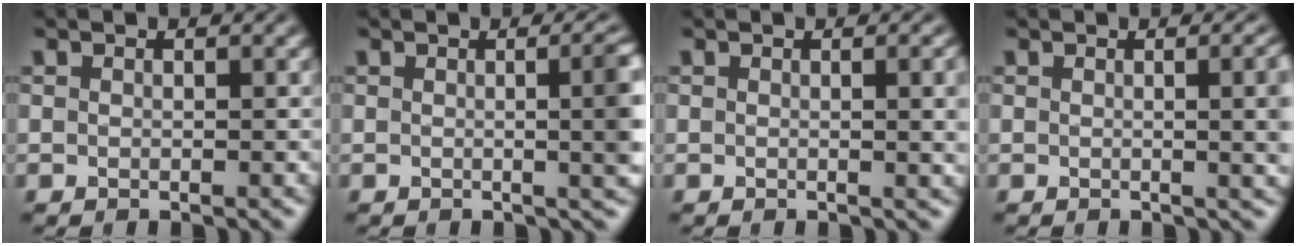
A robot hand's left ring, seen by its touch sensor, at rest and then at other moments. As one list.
[{"total": 5.3, "force": [0.1, 1.8, 5.0], "torque": [-0.040, 0.004, 0.002]}, {"total": 3.2, "force": [0.1, 1.0, 3.0], "torque": [-0.026, 0.005, -0.001]}, {"total": 4.2, "force": [0.1, 1.4, 3.9], "torque": [-0.031, 0.007, 0.001]}]